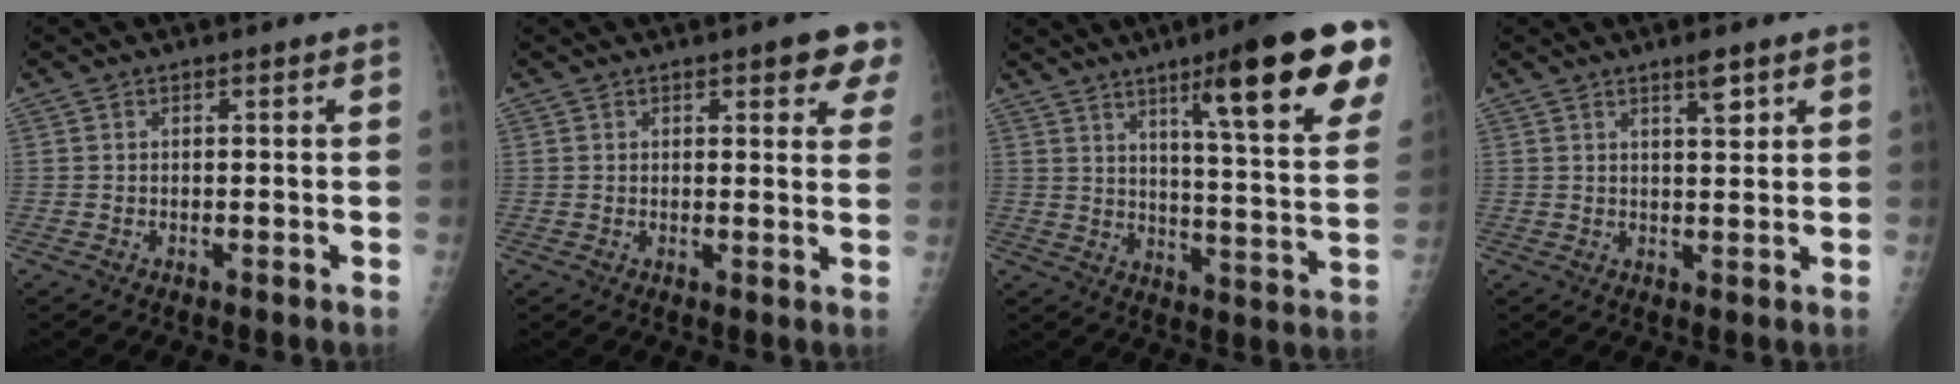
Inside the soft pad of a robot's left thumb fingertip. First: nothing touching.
{"total": 6.3, "force": [3.9, 2.7, 4.1], "torque": [-0.010, -0.013, 0.040]}
{"total": 23.0, "force": [12.5, 3.3, 19.0], "torque": [-0.236, -0.048, 0.178]}
{"total": 3.4, "force": [2.2, 0.8, 2.4], "torque": [-0.031, -0.015, 0.035]}